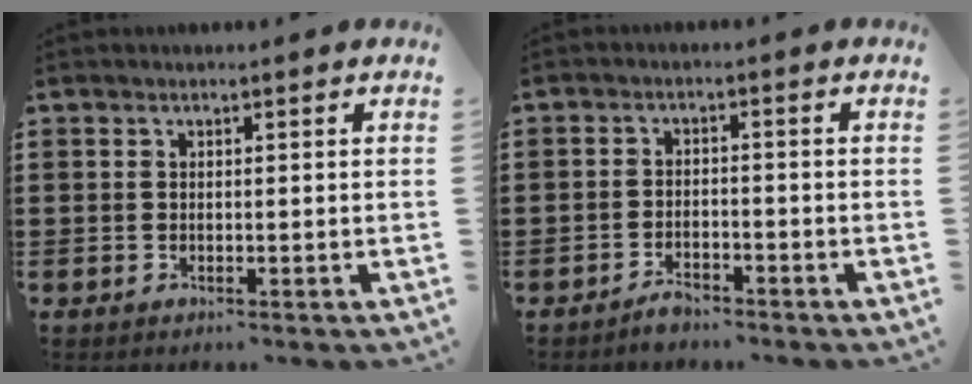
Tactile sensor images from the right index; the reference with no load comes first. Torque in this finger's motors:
{"motor_torque": [0.41, 1.63, 0.01, 0.00]}